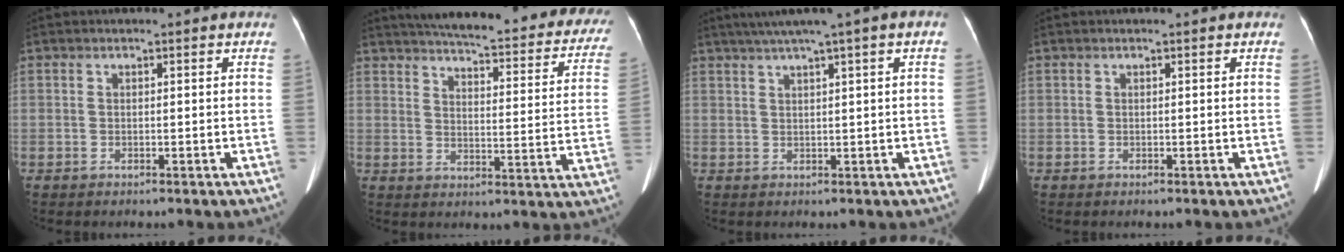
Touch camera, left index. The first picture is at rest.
{"total": 29.0, "force": [25.0, 5.9, 13.6], "torque": [-0.185, -0.046, 0.282]}
{"total": 6.9, "force": [3.9, -0.7, 5.6], "torque": [-0.086, 0.031, 0.063]}
{"total": 0.0}